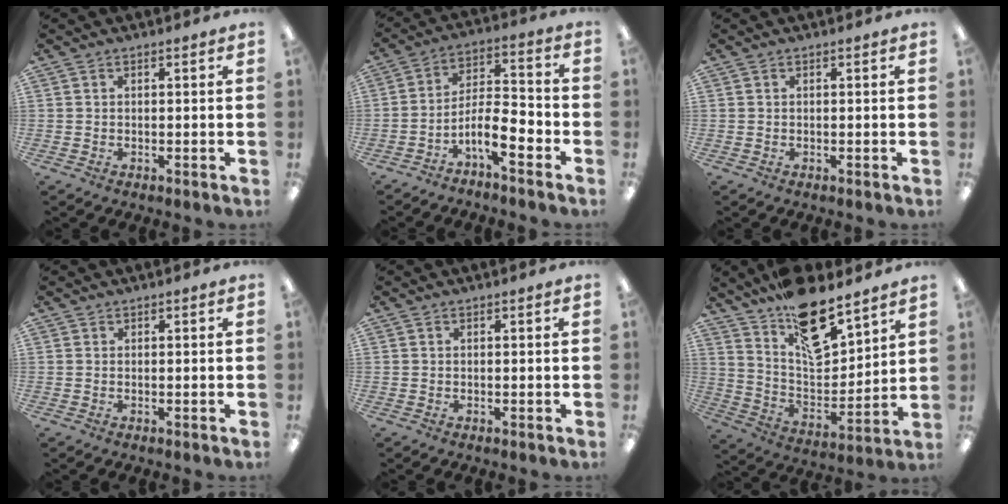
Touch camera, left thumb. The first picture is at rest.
{"total": 10.2, "force": [-5.9, 3.6, 7.5], "torque": [-0.135, 0.024, -0.107]}
{"total": 0.0}
{"total": 0.0}
{"total": 0.0}
{"total": 16.4, "force": [12.9, 5.7, 8.3], "torque": [-0.137, -0.085, 0.223]}